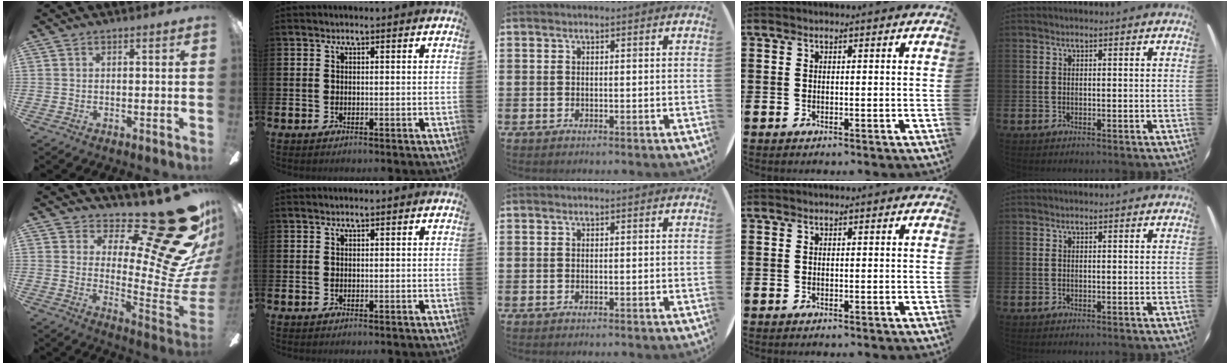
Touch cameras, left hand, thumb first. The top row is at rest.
{"thumb": {"total": 27.0, "force": [16.7, 8.2, 19.6], "torque": [-0.225, -0.146, 0.286]}, "index": {"total": 0.5, "force": [0.5, 0.1, 0.2], "torque": [-0.001, 0.001, 0.008]}}